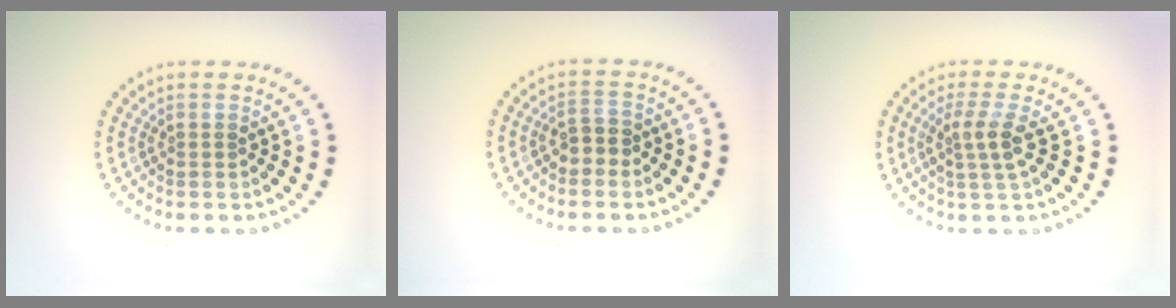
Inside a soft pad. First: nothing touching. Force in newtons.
{"total": 1.8, "press": 1.7, "slide": 0.6}
{"total": 2.5, "press": 2.0, "slide": 1.6}